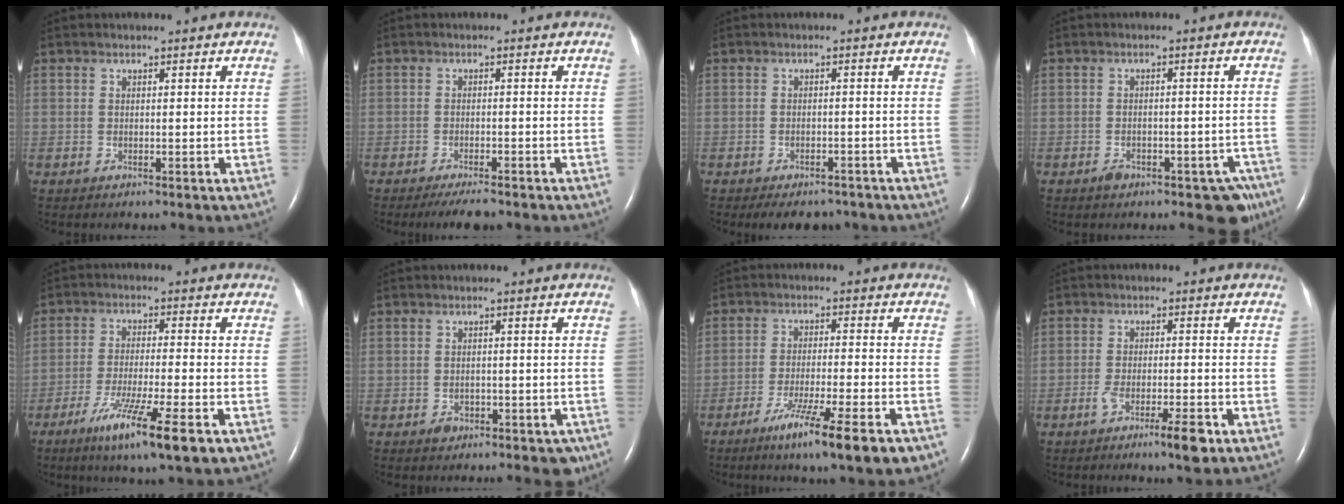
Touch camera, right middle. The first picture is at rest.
{"total": 4.3, "force": [-3.5, 0.7, 2.4], "torque": [-0.038, -0.008, -0.054]}
{"total": 6.3, "force": [-5.3, 2.8, 2.1], "torque": [-0.023, 0.000, -0.068]}
{"total": 6.1, "force": [-4.1, 3.1, 3.3], "torque": [-0.018, 0.017, -0.050]}
{"total": 11.4, "force": [-6.4, 0.2, 9.5], "torque": [-0.172, -0.031, -0.106]}
{"total": 4.0, "force": [-2.3, 2.6, 2.1], "torque": [-0.016, 0.007, -0.021]}
{"total": 12.1, "force": [-7.4, 0.1, 9.6], "torque": [-0.146, -0.028, -0.113]}
{"total": 5.5, "force": [-3.2, 0.7, 4.4], "torque": [-0.074, -0.004, -0.053]}